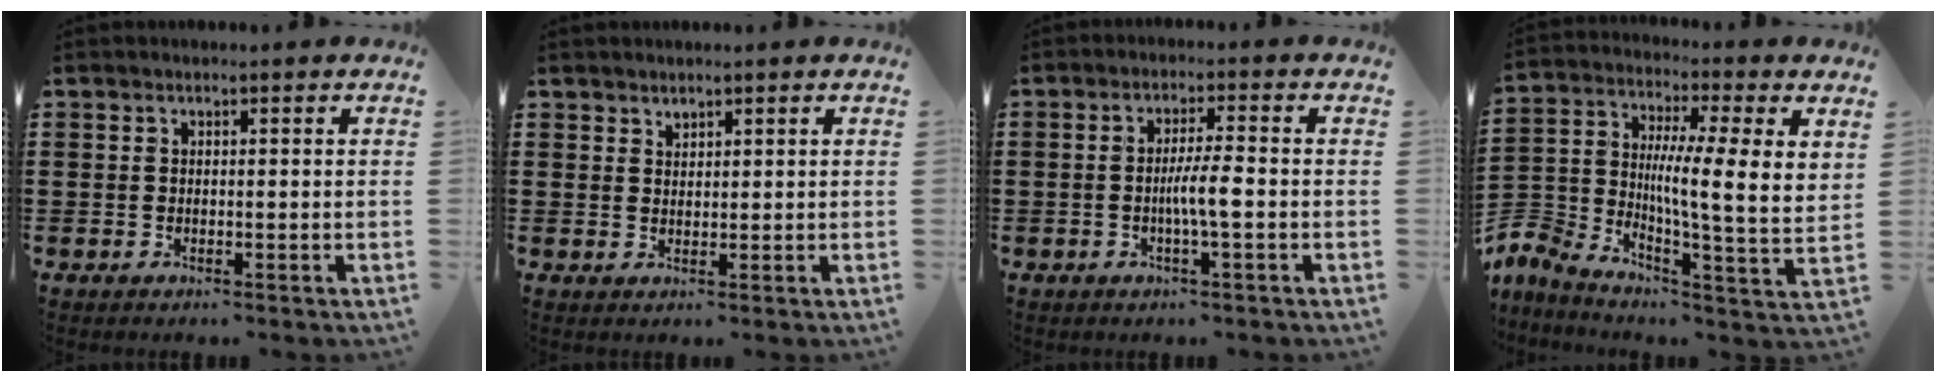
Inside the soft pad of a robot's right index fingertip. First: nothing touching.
{"total": 1.5, "force": [1.4, 0.6, -0.1], "torque": [-0.001, 0.001, 0.028]}
{"total": 4.6, "force": [-0.9, 0.2, 4.5], "torque": [-0.087, -0.006, -0.021]}
{"total": 7.1, "force": [2.2, 1.7, 6.5], "torque": [-0.132, -0.035, 0.033]}